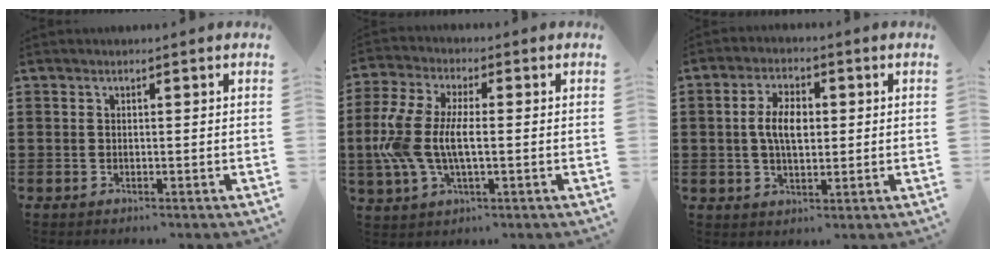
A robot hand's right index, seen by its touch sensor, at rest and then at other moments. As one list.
[{"total": 8.8, "force": [-0.9, 4.2, 7.7], "torque": [-0.198, -0.010, -0.030]}, {"total": 5.7, "force": [0.3, 2.9, 4.8], "torque": [-0.095, 0.005, -0.002]}]